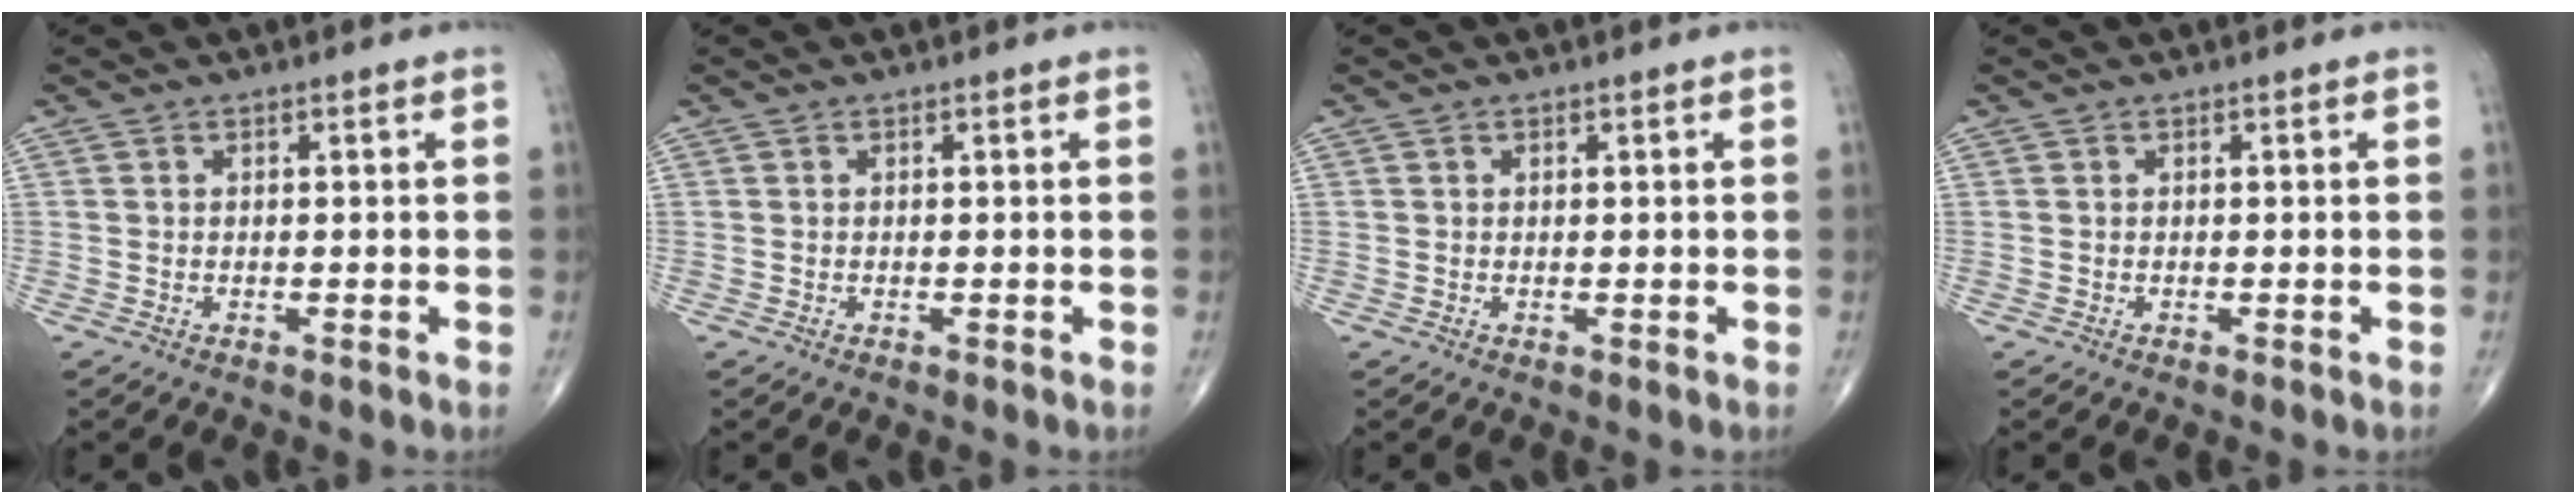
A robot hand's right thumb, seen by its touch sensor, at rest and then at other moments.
{"total": 0.0}
{"total": 0.0}
{"total": 0.0}